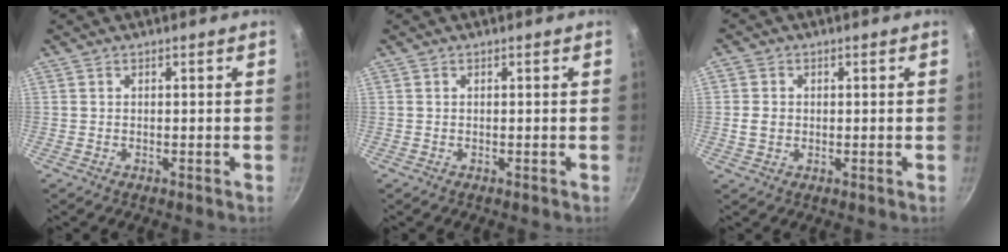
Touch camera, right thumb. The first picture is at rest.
{"total": 0.0}
{"total": 3.4, "force": [-0.1, 3.0, 1.6], "torque": [-0.020, 0.003, -0.004]}